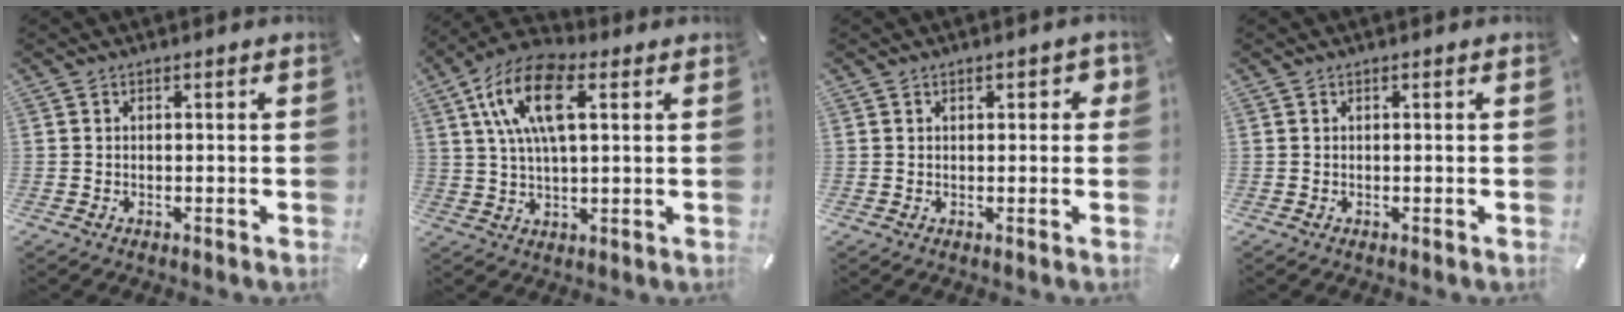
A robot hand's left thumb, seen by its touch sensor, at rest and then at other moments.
{"total": 14.3, "force": [5.0, 7.0, 11.4], "torque": [-0.239, 0.006, 0.086]}
{"total": 2.1, "force": [0.5, 1.4, 1.5], "torque": [-0.014, 0.002, 0.002]}
{"total": 0.0}